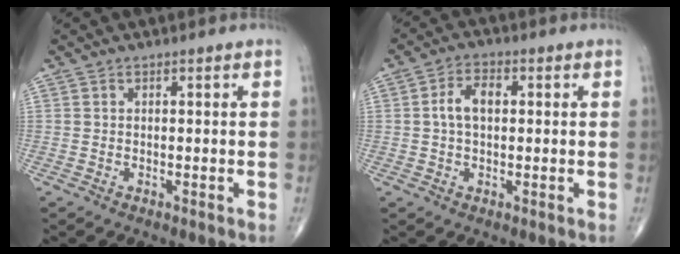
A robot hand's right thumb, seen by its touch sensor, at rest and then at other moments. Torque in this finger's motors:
{"motor_torque": [0.05, 0.01, 0.59, 0.22, 0.02]}